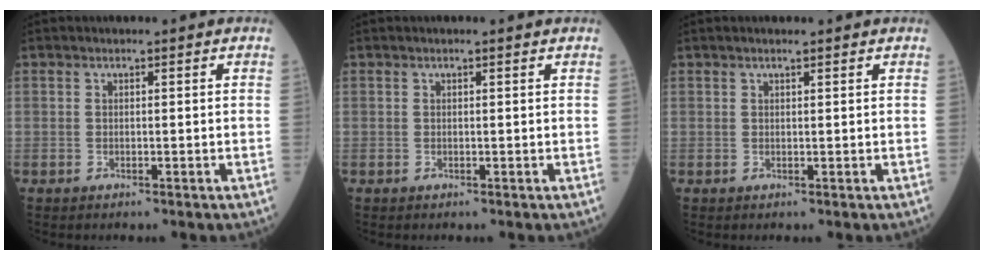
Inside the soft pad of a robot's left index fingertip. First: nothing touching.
{"total": 0.5, "force": [0.4, 0.0, 0.3], "torque": [-0.009, 0.000, 0.008]}
{"total": 1.2, "force": [0.9, 0.1, 0.7], "torque": [-0.014, 0.008, 0.016]}